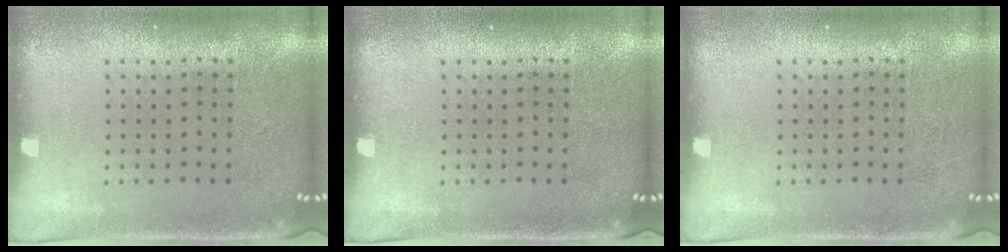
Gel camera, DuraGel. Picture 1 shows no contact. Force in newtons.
{"total": 0.0}
{"total": 0.0}